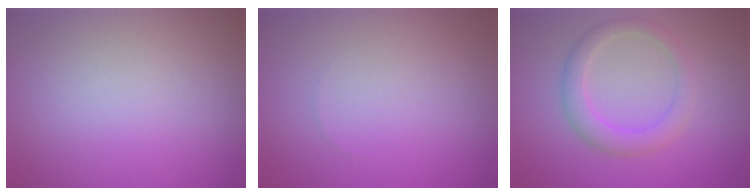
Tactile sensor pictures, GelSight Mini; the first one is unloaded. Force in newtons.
{"total": 0.0}
{"total": 2.9, "press": 2.9, "slide": 0.1}